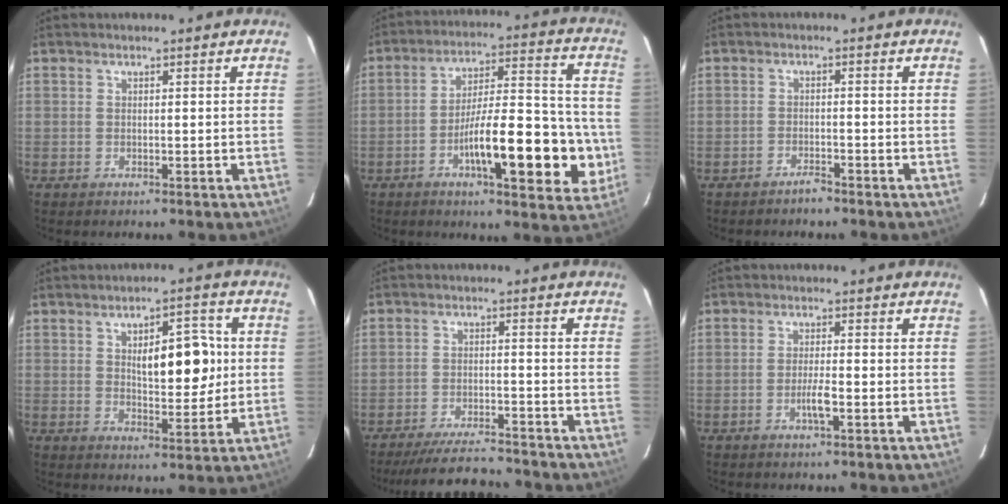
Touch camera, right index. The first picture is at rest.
{"total": 17.8, "force": [-5.3, 4.4, 16.4], "torque": [-0.232, 0.023, -0.074]}
{"total": 1.8, "force": [-1.7, 0.3, 0.5], "torque": [-0.010, -0.002, -0.026]}
{"total": 9.3, "force": [1.6, 3.5, 8.5], "torque": [-0.121, 0.011, 0.030]}
{"total": 10.1, "force": [-9.6, 1.3, 2.6], "torque": [-0.043, -0.006, -0.150]}
{"total": 2.9, "force": [-1.1, 0.1, 2.7], "torque": [-0.052, -0.002, -0.022]}